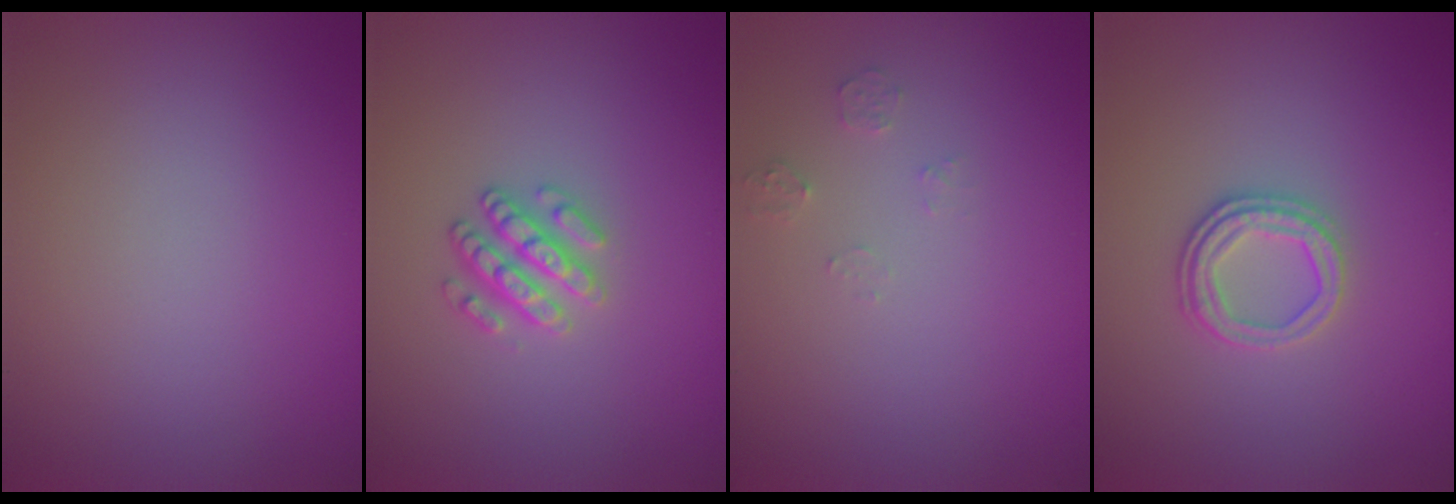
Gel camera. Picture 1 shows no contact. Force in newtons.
{"total": 2.5, "press": 2.4, "slide": 0.6}
{"total": 1.1, "press": 1.1, "slide": 0.1}
{"total": 2.6, "press": 2.3, "slide": 1.1}